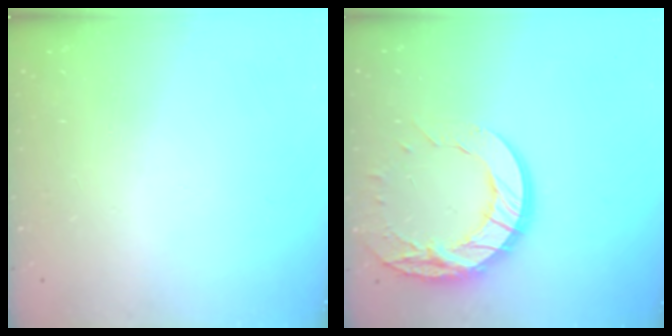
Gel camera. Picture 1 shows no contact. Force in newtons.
{"total": 14.4, "press": 14.4, "slide": 0.7}